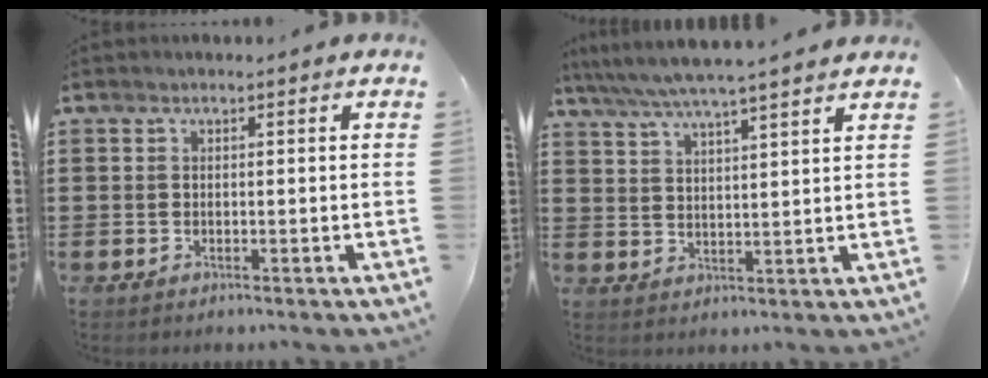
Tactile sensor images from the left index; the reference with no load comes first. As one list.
[{"total": 5.1, "force": [4.6, -0.3, 2.3], "torque": [-0.060, -0.023, 0.079]}]